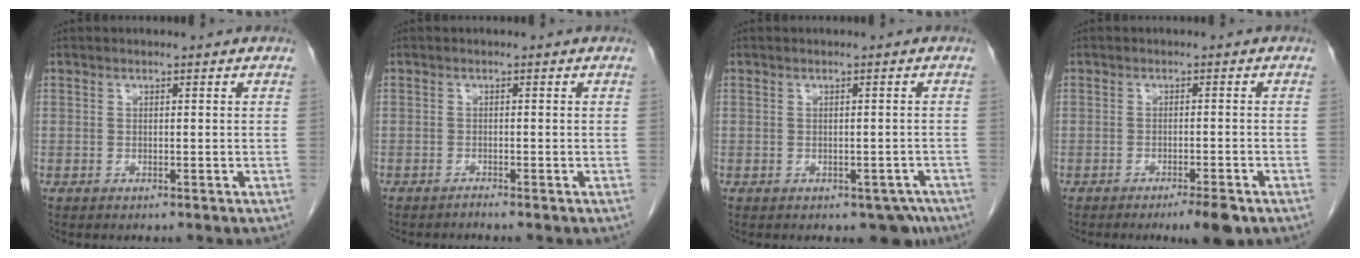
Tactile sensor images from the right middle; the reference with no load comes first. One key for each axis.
{"total": 0.6, "fx": -0.6, "fy": -0.3, "fz": 0.0, "tx": -0.004, "ty": -0.005, "tz": -0.010}
{"total": 3.5, "fx": -2.3, "fy": 2.1, "fz": 1.6, "tx": -0.002, "ty": 0.005, "tz": -0.024}
{"total": 4.0, "fx": -2.7, "fy": 0.3, "fz": 2.9, "tx": -0.039, "ty": -0.007, "tz": -0.038}